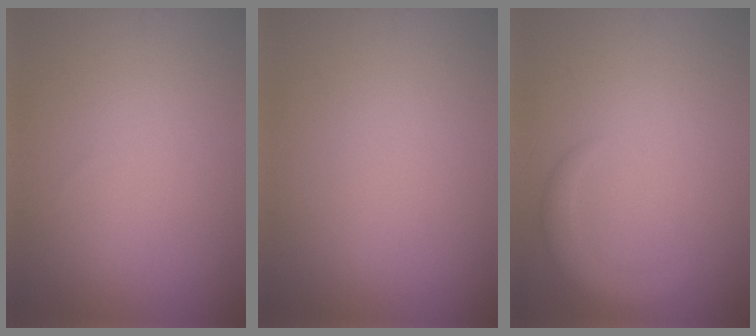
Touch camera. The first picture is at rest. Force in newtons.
{"total": 0.0}
{"total": 2.4, "press": 2.4, "slide": 0.2}